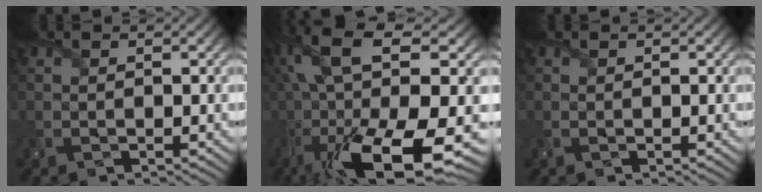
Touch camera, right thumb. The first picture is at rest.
{"total": 18.0, "force": [-2.4, 5.6, 17.0], "torque": [-0.348, -0.001, -0.034]}
{"total": 0.0}